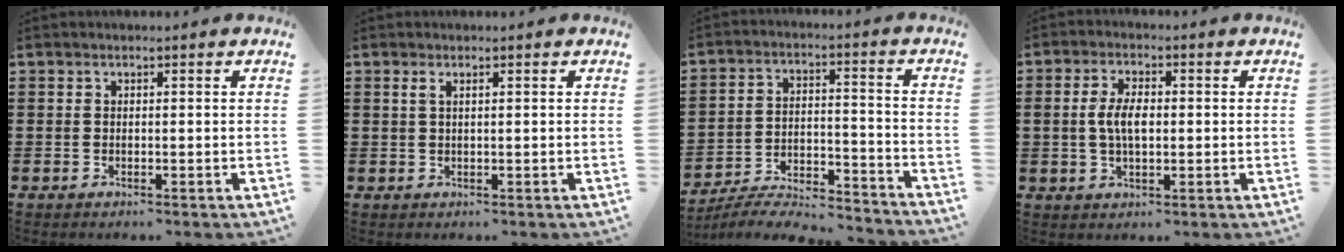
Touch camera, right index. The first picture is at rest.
{"total": 1.0, "force": [0.4, 0.2, 0.8], "torque": [-0.017, 0.003, 0.007]}
{"total": 6.3, "force": [-6.2, 0.4, 1.4], "torque": [-0.033, 0.002, -0.125]}
{"total": 5.1, "force": [0.0, 2.4, 4.4], "torque": [-0.100, 0.002, -0.006]}